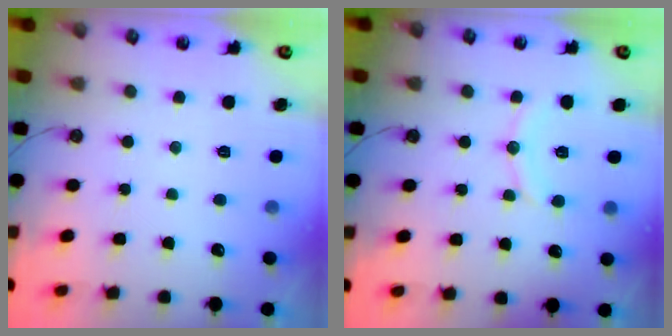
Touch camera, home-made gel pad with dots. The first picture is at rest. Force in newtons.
{"total": 7.6, "press": 7.5, "slide": 0.8}